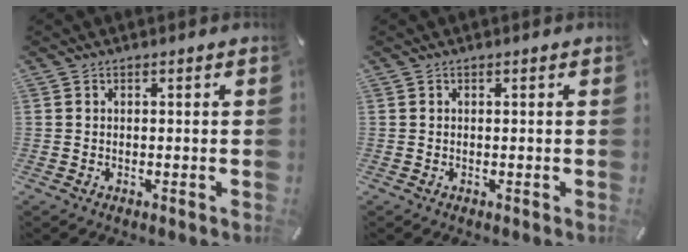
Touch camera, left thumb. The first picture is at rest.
{"total": 0.0}